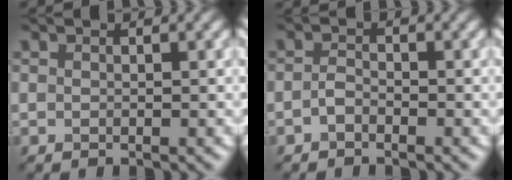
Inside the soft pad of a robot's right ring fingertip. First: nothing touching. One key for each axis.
{"total": 1.1, "fx": -0.7, "fy": 0.6, "fz": 0.7, "tx": -0.015, "ty": 0.003, "tz": -0.017}